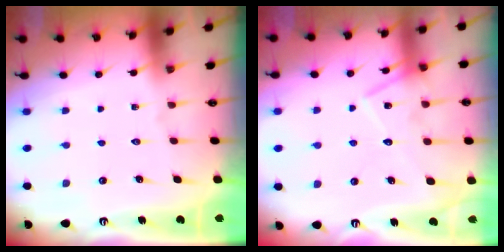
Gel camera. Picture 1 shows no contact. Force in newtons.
{"total": 14.7, "press": 14.7, "slide": 1.0}